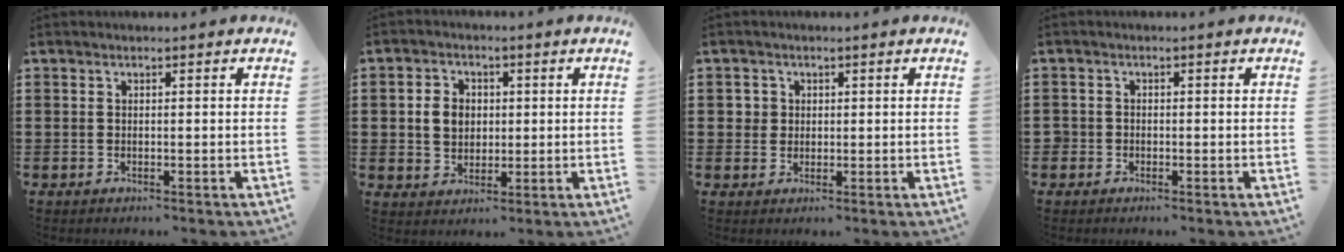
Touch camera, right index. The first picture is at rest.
{"total": 4.4, "force": [0.3, 3.6, 2.4], "torque": [-0.066, 0.010, 0.000]}
{"total": 1.9, "force": [0.5, 1.8, 0.4], "torque": [-0.016, 0.009, 0.008]}
{"total": 1.1, "force": [-0.6, 0.9, 0.1], "torque": [-0.005, 0.001, -0.014]}